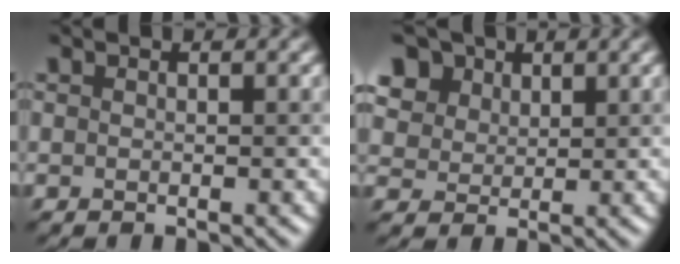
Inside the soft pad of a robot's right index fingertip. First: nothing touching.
{"total": 9.1, "force": [5.5, 6.2, 3.6], "torque": [-0.107, 0.019, 0.088]}